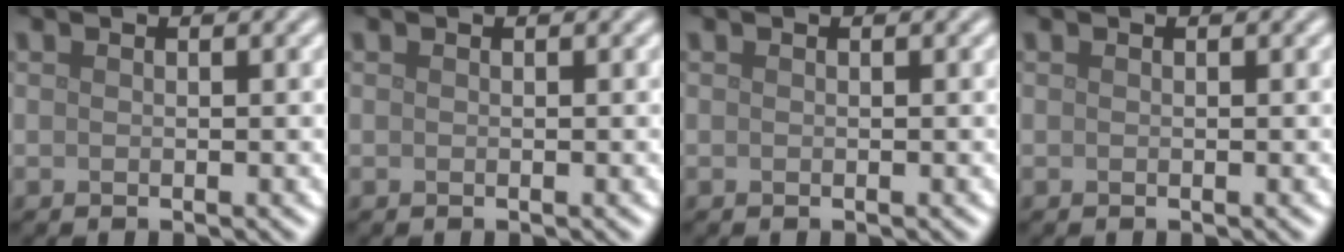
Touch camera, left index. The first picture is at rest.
{"total": 0.0}
{"total": 0.0}
{"total": 0.0}